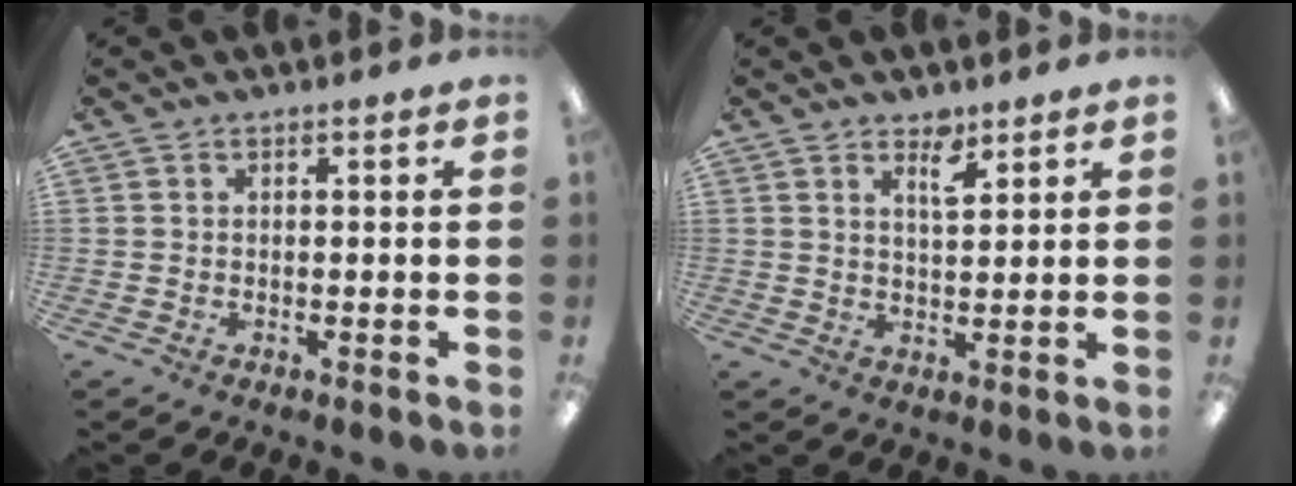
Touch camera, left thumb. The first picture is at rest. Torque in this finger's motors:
{"motor_torque": [-0.01, 0.02, -0.24, -0.09, -0.02]}